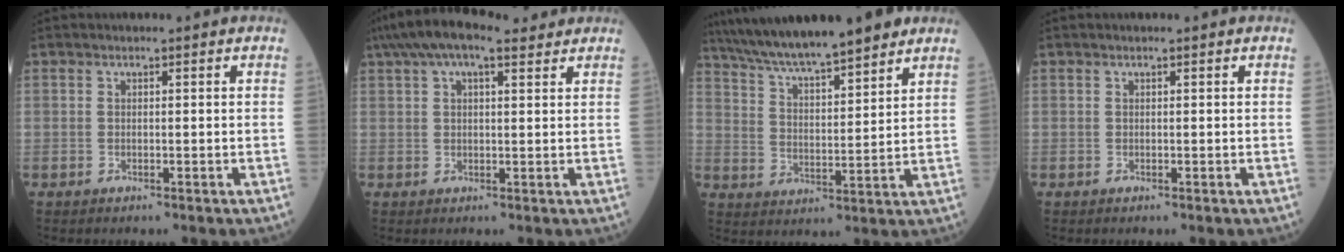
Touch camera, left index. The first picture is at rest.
{"total": 9.7, "force": [6.9, 3.1, 6.0], "torque": [-0.113, 0.054, 0.116]}
{"total": 17.1, "force": [14.3, 2.0, 9.1], "torque": [-0.157, 0.024, 0.236]}
{"total": 0.0}